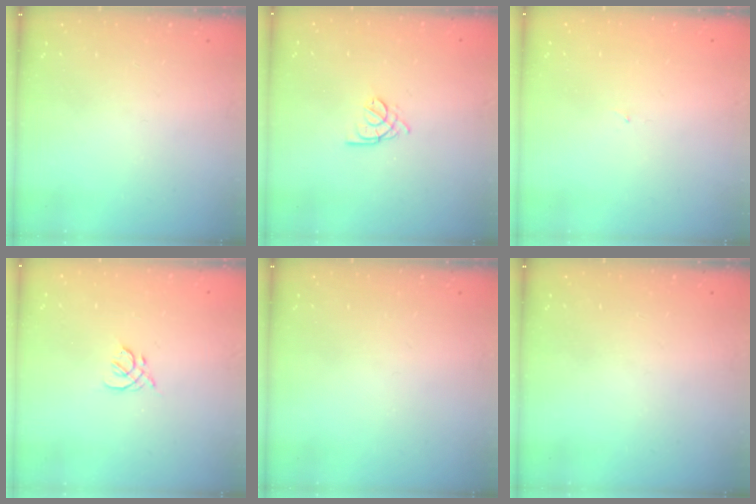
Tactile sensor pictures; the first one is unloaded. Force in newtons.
{"total": 2.6, "press": 2.6, "slide": 0.6}
{"total": 0.8, "press": 0.8, "slide": 0.1}
{"total": 2.0, "press": 1.9, "slide": 0.6}
{"total": 0.0}
{"total": 0.0}